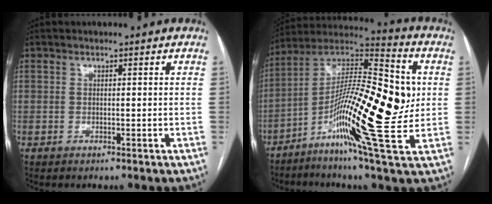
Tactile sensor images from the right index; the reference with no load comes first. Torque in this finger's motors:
{"motor_torque": [2.14, 0.00, 1.05, 0.21]}